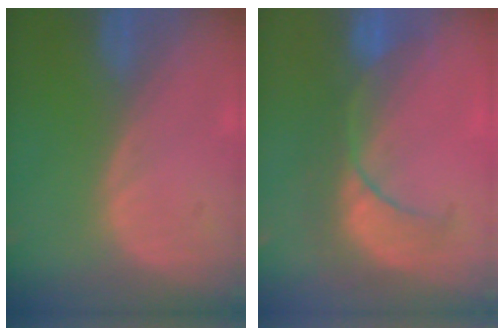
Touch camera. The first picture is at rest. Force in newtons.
{"total": 8.0, "press": 7.8, "slide": 1.6}